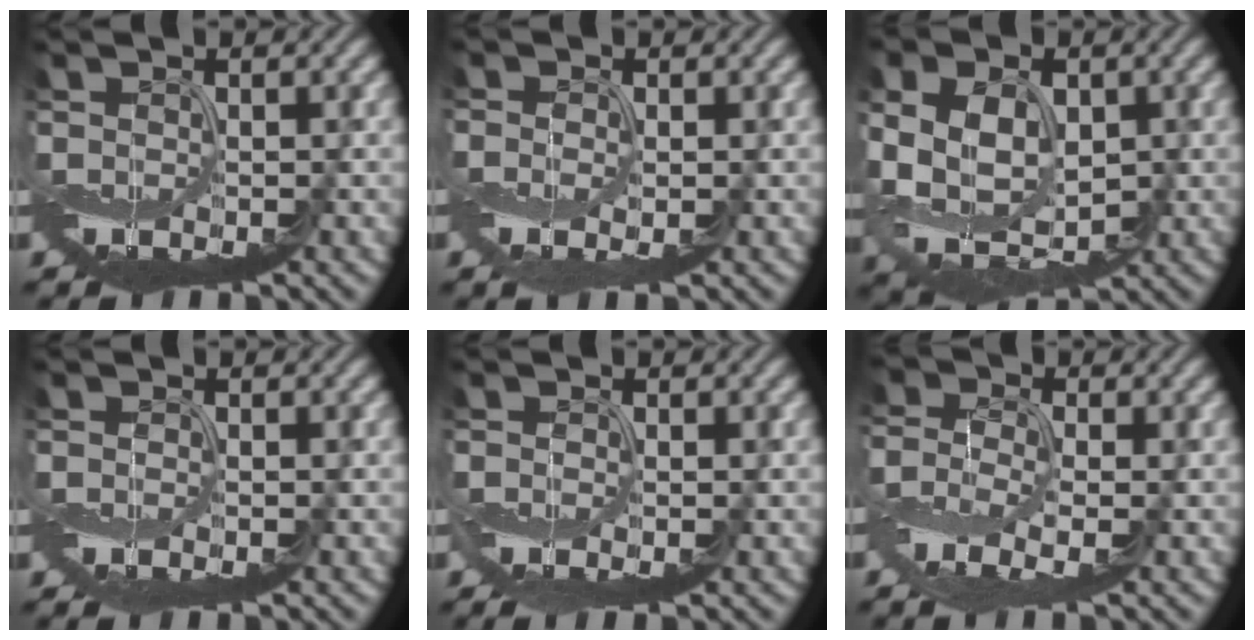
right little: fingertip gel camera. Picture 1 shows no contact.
{"total": 1.3, "force": [-0.3, 0.8, 1.1], "torque": [-0.027, -0.006, 0.002]}
{"total": 7.8, "force": [0.9, 5.7, 5.2], "torque": [-0.125, 0.001, 0.013]}
{"total": 0.7, "force": [-0.4, 0.5, 0.5], "torque": [-0.011, -0.004, -0.004]}
{"total": 1.5, "force": [-0.6, 0.7, 1.1], "torque": [-0.024, -0.006, -0.003]}
{"total": 3.8, "force": [-1.6, 2.2, 2.7], "torque": [-0.074, 0.000, -0.042]}